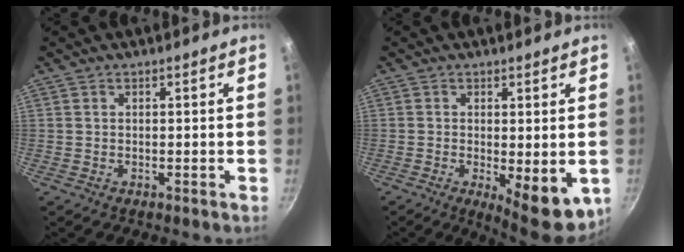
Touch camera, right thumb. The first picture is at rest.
{"total": 8.9, "force": [-1.5, 3.1, 8.2], "torque": [-0.098, -0.008, -0.009]}